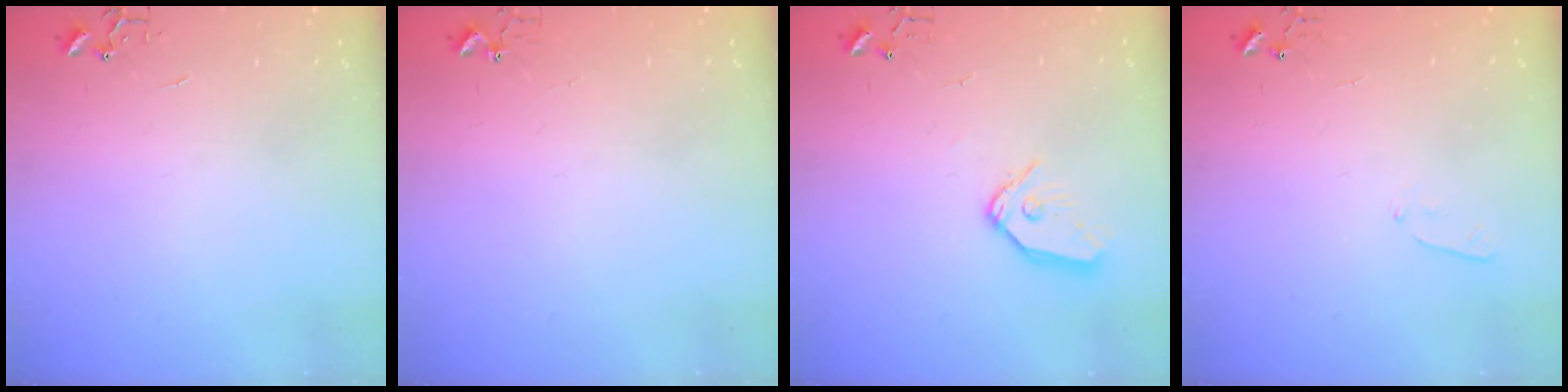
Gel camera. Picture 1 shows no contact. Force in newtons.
{"total": 2.7, "press": 2.7, "slide": 0.2}
{"total": 9.9, "press": 9.8, "slide": 1.2}
{"total": 3.9, "press": 3.9, "slide": 0.6}